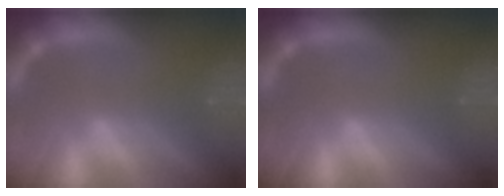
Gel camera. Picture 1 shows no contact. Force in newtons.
{"total": 0.0}